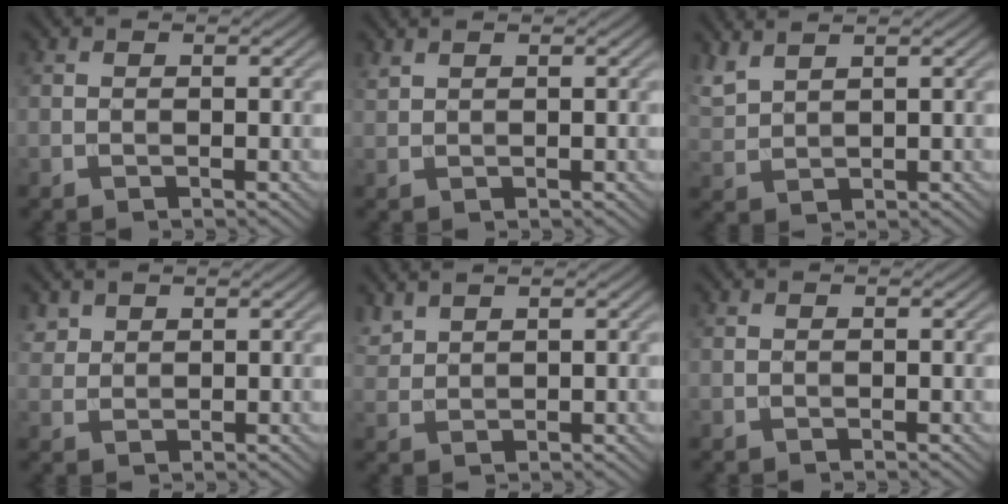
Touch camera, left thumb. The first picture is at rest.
{"total": 1.0, "force": [0.9, 0.1, 0.4], "torque": [-0.015, 0.003, 0.022]}
{"total": 3.3, "force": [2.8, 0.7, 1.6], "torque": [-0.048, 0.009, 0.066]}
{"total": 2.1, "force": [1.6, 1.3, 0.5], "torque": [-0.018, 0.001, 0.037]}
{"total": 2.4, "force": [2.1, 0.7, 0.9], "torque": [-0.026, 0.005, 0.052]}
{"total": 0.0}